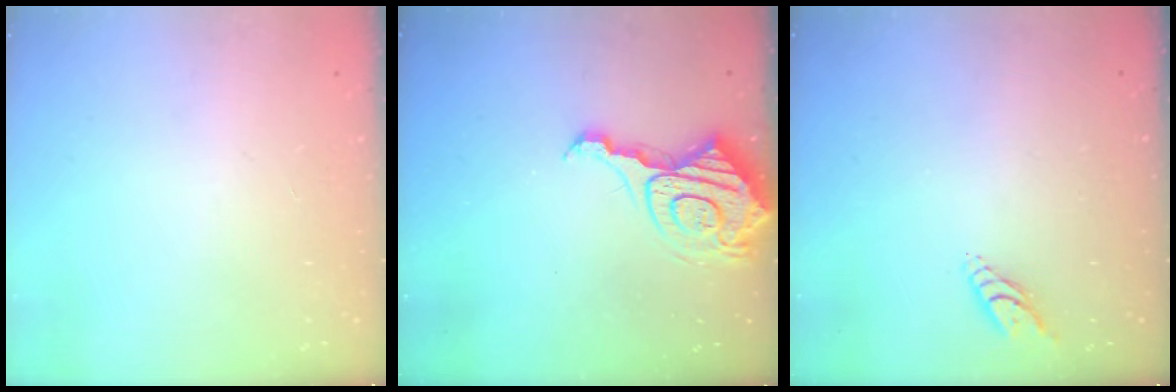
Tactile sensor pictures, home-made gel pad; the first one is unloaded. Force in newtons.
{"total": 12.7, "press": 12.6, "slide": 1.3}
{"total": 4.7, "press": 4.7, "slide": 0.6}